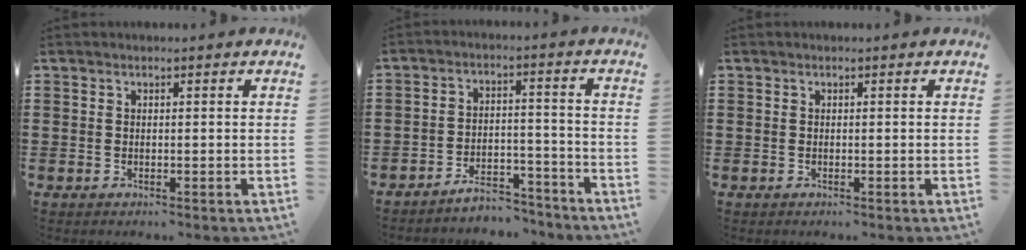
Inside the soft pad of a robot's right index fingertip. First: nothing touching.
{"total": 5.1, "force": [-5.0, 0.9, 0.9], "torque": [-0.015, 0.013, -0.099]}
{"total": 0.0}